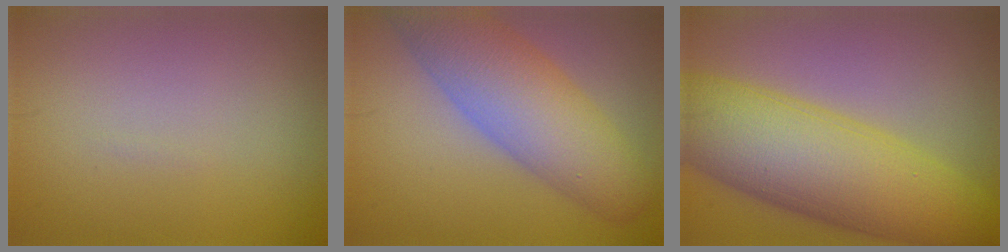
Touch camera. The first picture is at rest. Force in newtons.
{"total": 8.1, "press": 8.1, "slide": 0.4}
{"total": 12.1, "press": 12.1, "slide": 0.4}